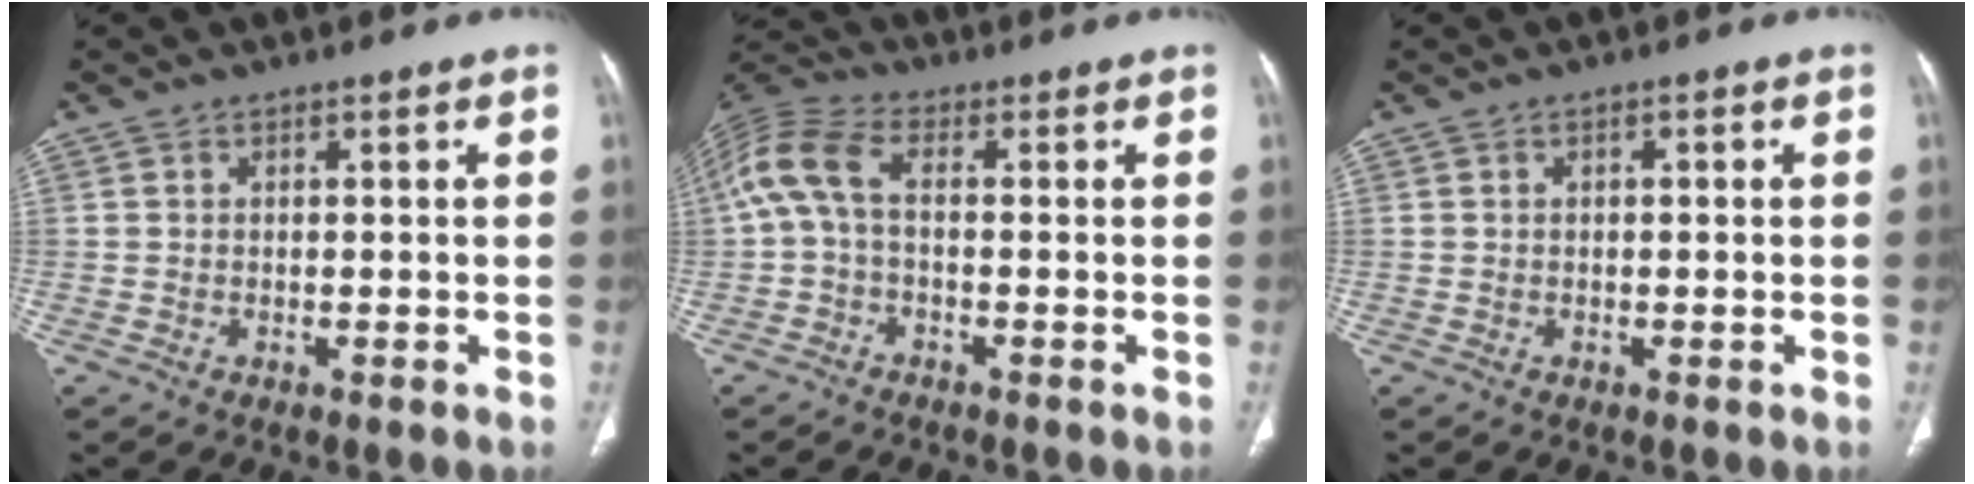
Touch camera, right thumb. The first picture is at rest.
{"total": 8.2, "force": [-0.3, 3.8, 7.2], "torque": [-0.172, 0.028, -0.013]}
{"total": 0.8, "force": [0.2, 0.3, 0.7], "torque": [-0.012, 0.003, 0.002]}